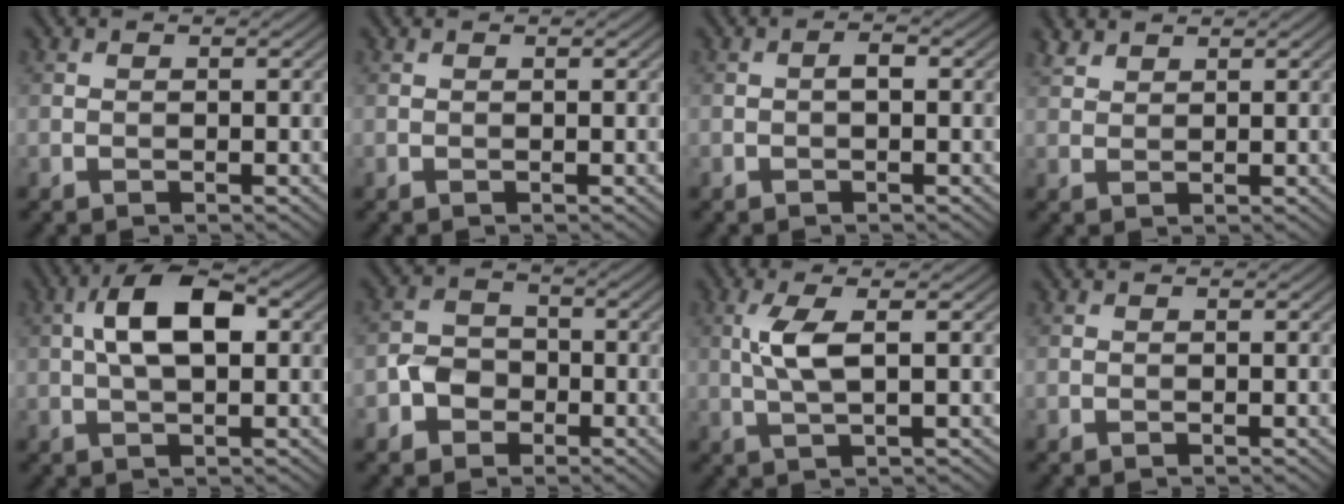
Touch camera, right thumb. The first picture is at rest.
{"total": 0.0}
{"total": 1.1, "force": [-0.2, 0.4, 1.0], "torque": [-0.019, 0.005, -0.005]}
{"total": 2.1, "force": [1.8, 0.9, 0.8], "torque": [-0.022, 0.005, 0.042]}
{"total": 7.7, "force": [1.1, 3.4, 6.8], "torque": [-0.134, 0.016, 0.013]}
{"total": 3.9, "force": [-1.7, 3.1, 1.5], "torque": [-0.029, 0.004, -0.039]}
{"total": 4.5, "force": [0.8, 1.1, 4.3], "torque": [-0.097, 0.005, 0.017]}
{"total": 0.0}